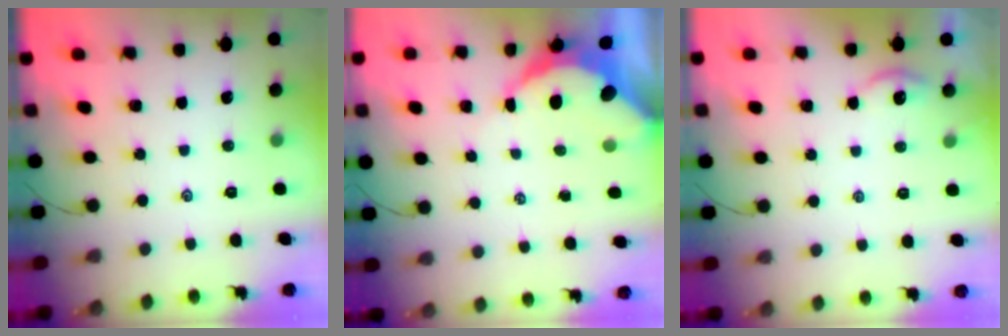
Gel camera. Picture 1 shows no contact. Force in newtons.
{"total": 7.9, "press": 7.8, "slide": 0.8}
{"total": 1.9, "press": 1.9, "slide": 0.2}